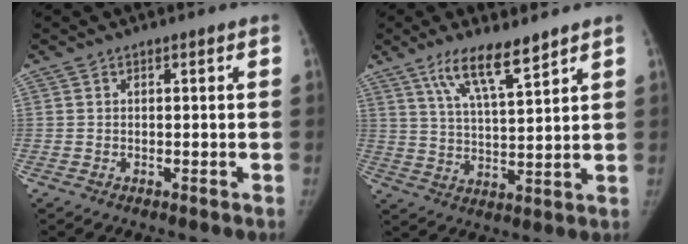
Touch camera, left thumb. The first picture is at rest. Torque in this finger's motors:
{"motor_torque": [0.44, -0.26, 0.76, -1.01, 0.09]}